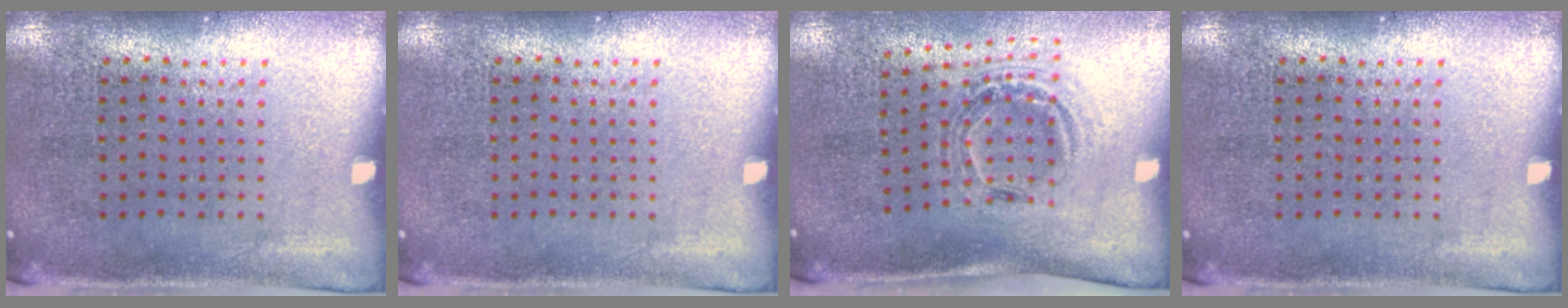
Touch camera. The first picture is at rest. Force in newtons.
{"total": 0.0}
{"total": 1.1, "press": 1.0, "slide": 0.4}
{"total": 0.0}